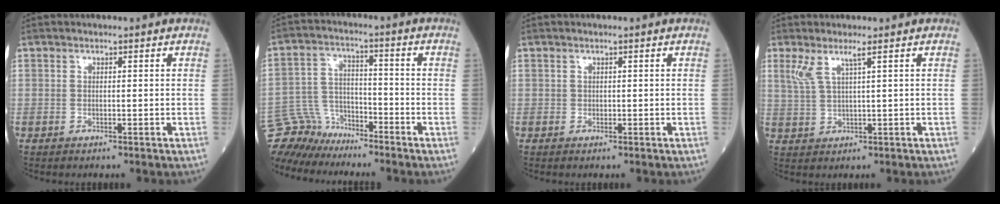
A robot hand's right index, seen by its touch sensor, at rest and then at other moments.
{"total": 8.0, "force": [-7.7, 2.2, -0.4], "torque": [-0.005, 0.011, -0.151]}
{"total": 0.7, "force": [0.1, 0.6, 0.4], "torque": [-0.004, 0.000, 0.002]}
{"total": 3.4, "force": [2.0, -0.1, 2.7], "torque": [-0.068, 0.003, 0.047]}